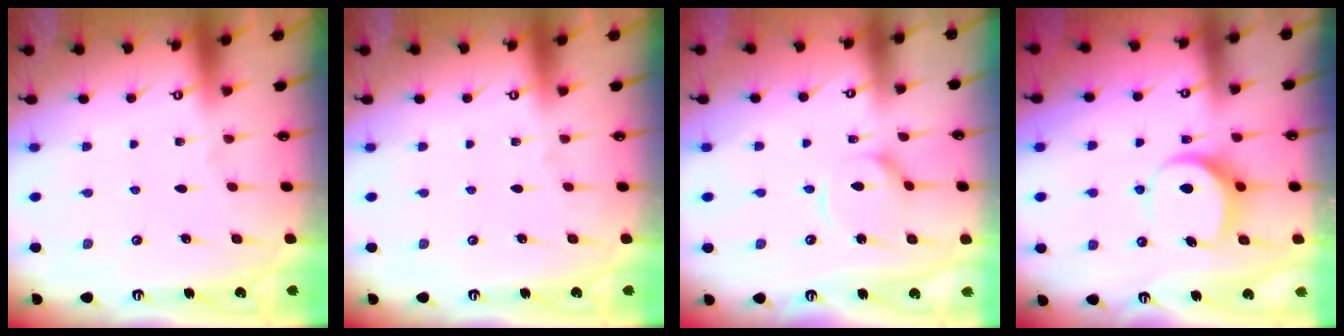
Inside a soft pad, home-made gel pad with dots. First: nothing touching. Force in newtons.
{"total": 0.0}
{"total": 6.1, "press": 6.0, "slide": 0.6}
{"total": 6.5, "press": 6.5, "slide": 0.4}